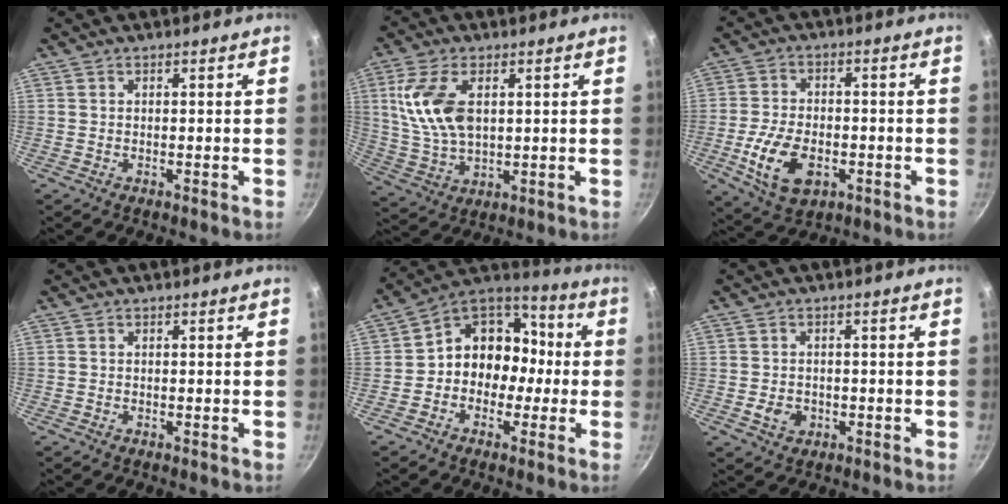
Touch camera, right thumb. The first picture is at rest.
{"total": 12.2, "force": [2.9, 6.9, 9.6], "torque": [-0.185, -0.010, 0.064]}
{"total": 11.5, "force": [-3.6, 6.9, 8.5], "torque": [-0.152, 0.011, -0.060]}
{"total": 0.0}
{"total": 12.9, "force": [-1.7, 11.0, 6.4], "torque": [-0.041, 0.056, -0.046]}
{"total": 3.7, "force": [-1.0, 2.9, 1.9], "torque": [-0.026, 0.008, -0.013]}